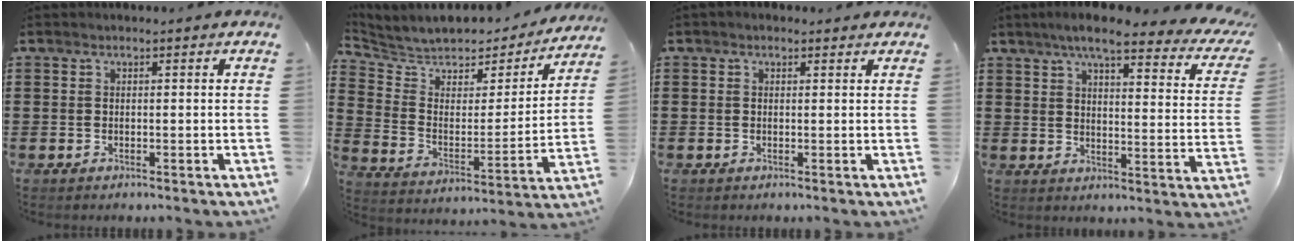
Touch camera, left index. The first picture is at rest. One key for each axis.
{"total": 5.6, "fx": 5.2, "fy": 2.0, "fz": 0.8, "tx": -0.052, "ty": -0.041, "tz": 0.084}
{"total": 0.9, "fx": 0.3, "fy": 0.8, "fz": 0.2, "tx": -0.006, "ty": 0.006, "tz": 0.005}
{"total": 7.3, "fx": 5.8, "fy": 0.7, "fz": 4.4, "tx": -0.091, "ty": -0.029, "tz": 0.093}